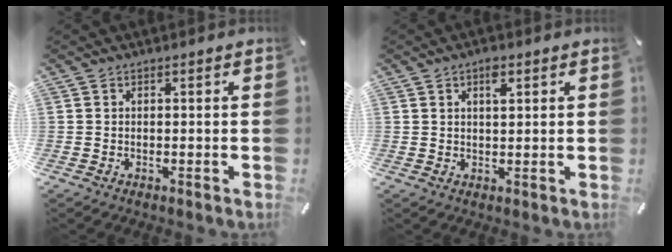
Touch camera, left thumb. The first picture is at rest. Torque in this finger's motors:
{"motor_torque": [0.29, -0.21, 0.17, 0.13, 0.03]}